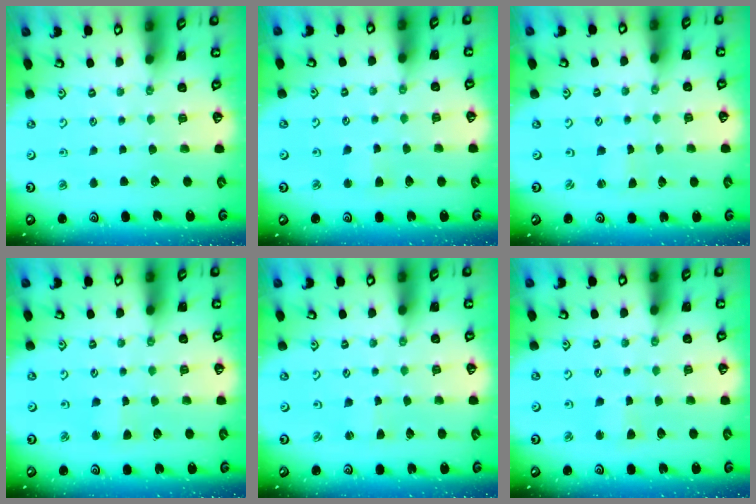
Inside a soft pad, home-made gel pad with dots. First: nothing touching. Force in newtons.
{"total": 2.4, "press": 2.3, "slide": 0.5}
{"total": 0.0}
{"total": 2.5, "press": 2.5, "slide": 0.2}
{"total": 1.0, "press": 1.0, "slide": 0.2}
{"total": 2.4, "press": 2.4, "slide": 0.3}